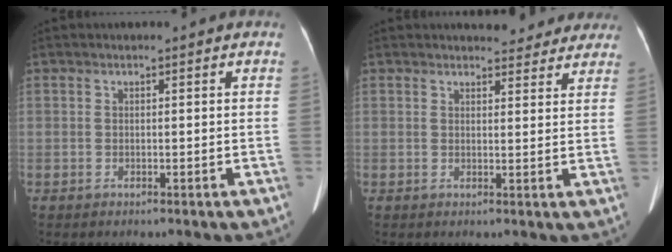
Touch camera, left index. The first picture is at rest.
{"total": 7.1, "force": [6.6, 2.2, 1.3], "torque": [0.002, -0.003, 0.061]}